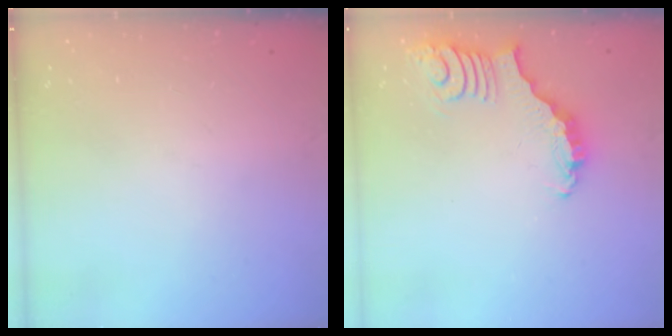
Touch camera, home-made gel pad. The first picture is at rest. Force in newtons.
{"total": 3.4, "press": 3.3, "slide": 0.7}